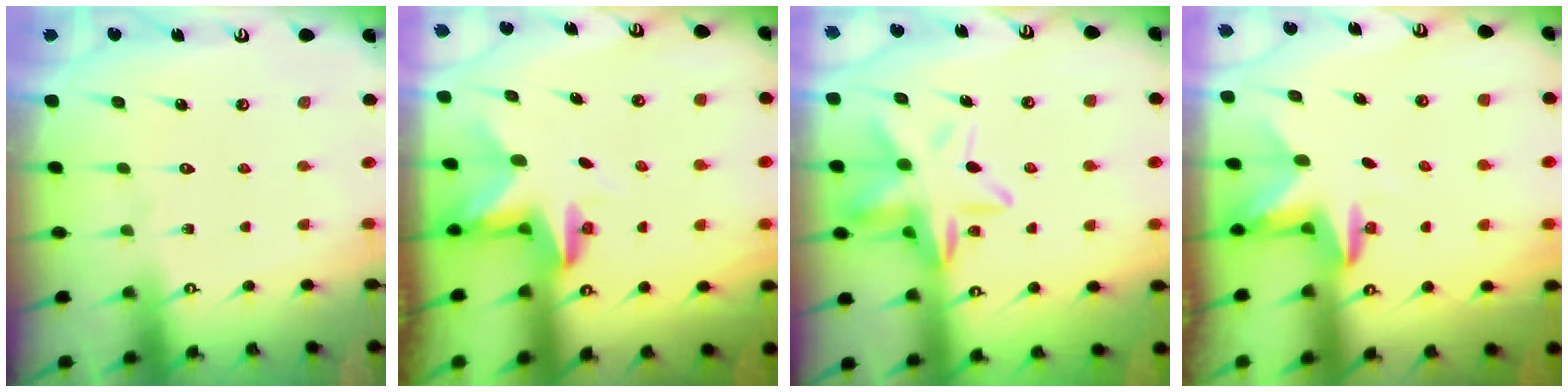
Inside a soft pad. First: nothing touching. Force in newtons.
{"total": 3.0, "press": 3.0, "slide": 0.2}
{"total": 13.2, "press": 13.1, "slide": 1.3}
{"total": 2.9, "press": 2.8, "slide": 0.7}